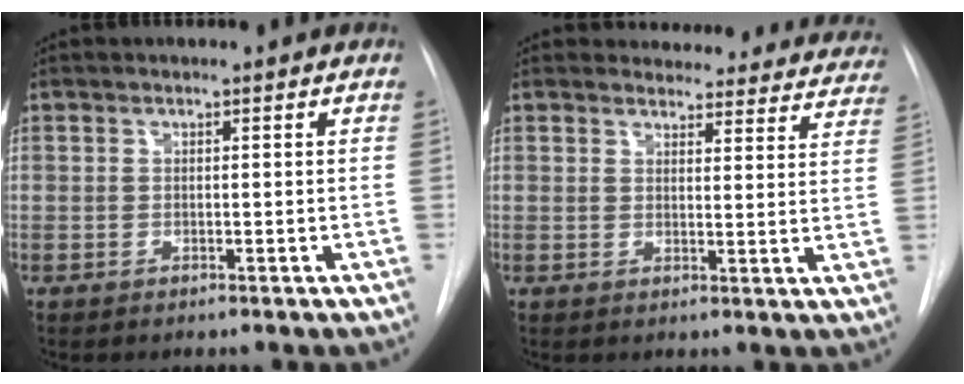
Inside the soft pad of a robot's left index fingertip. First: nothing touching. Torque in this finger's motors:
{"motor_torque": [0.86, -1.28, -0.01, -0.03]}